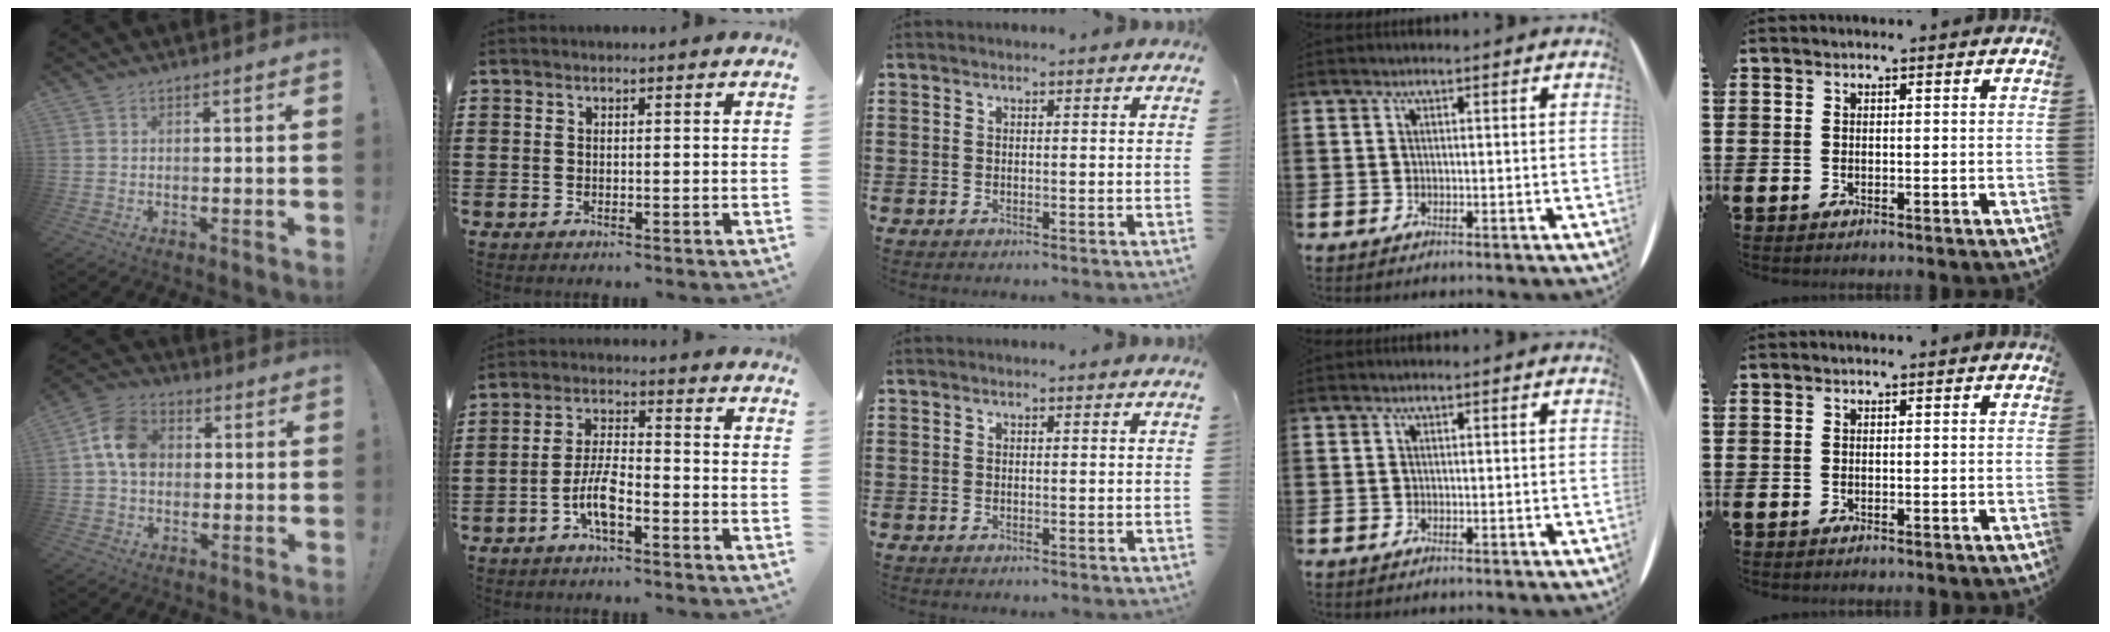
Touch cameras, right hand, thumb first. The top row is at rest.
{"thumb": {"total": 11.4, "force": [1.6, 9.0, 6.9], "torque": [-0.115, 0.018, 0.035]}, "index": {"total": 6.2, "force": [-3.1, 1.8, 5.1], "torque": [-0.119, -0.005, -0.063]}}